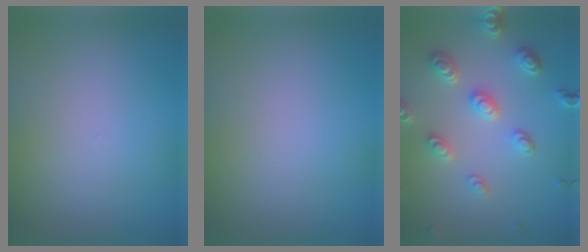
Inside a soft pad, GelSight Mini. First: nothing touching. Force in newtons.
{"total": 0.0}
{"total": 4.5, "press": 3.6, "slide": 2.7}